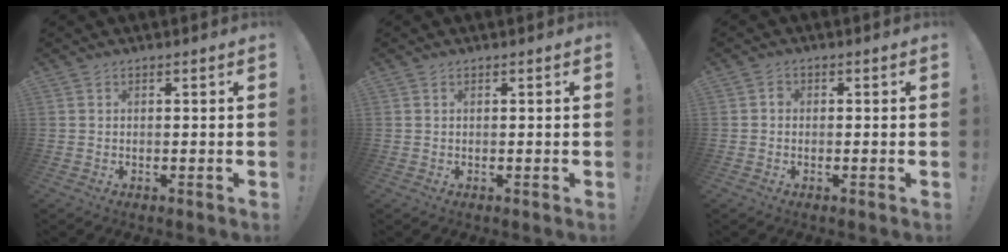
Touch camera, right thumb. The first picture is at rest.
{"total": 0.0}
{"total": 1.3, "force": [-0.4, 1.1, 0.6], "torque": [-0.013, 0.008, -0.006]}